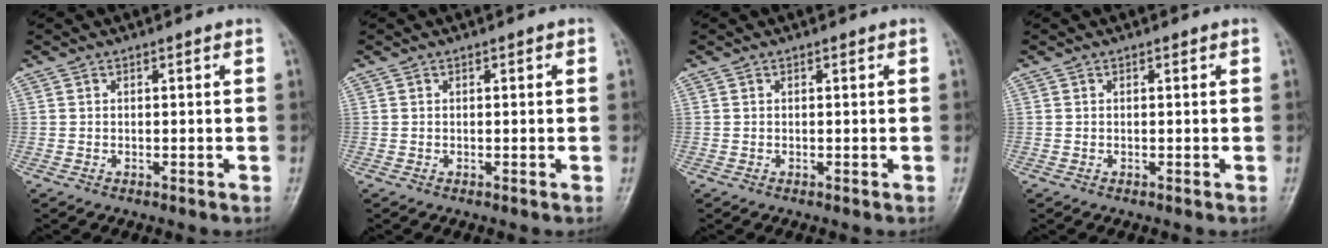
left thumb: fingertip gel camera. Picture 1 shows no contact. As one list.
[{"total": 0.7, "force": [0.2, 0.3, 0.6], "torque": [-0.004, 0.002, 0.003]}, {"total": 0.0}, {"total": 0.0}]